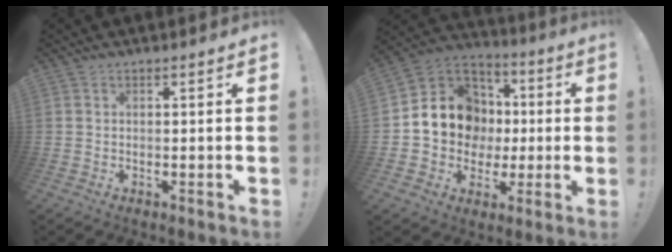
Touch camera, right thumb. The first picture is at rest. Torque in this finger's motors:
{"motor_torque": [1.78, 1.83, 0.65, -0.65, 0.47]}